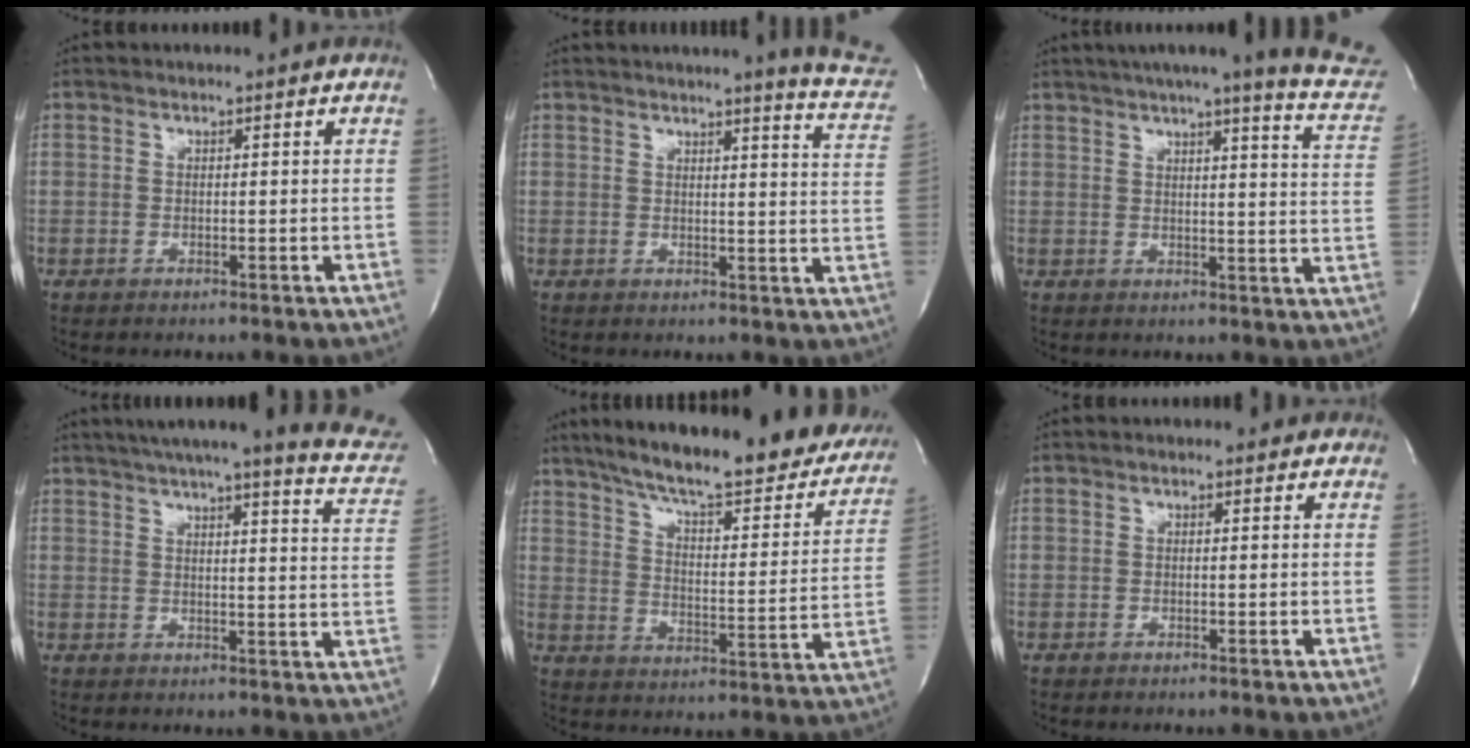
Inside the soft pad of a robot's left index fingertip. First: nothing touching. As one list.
[{"total": 10.4, "force": [9.6, -0.5, 4.1], "torque": [-0.040, -0.066, 0.081]}, {"total": 17.2, "force": [14.9, 0.0, 8.7], "torque": [-0.110, -0.051, 0.159]}, {"total": 17.9, "force": [15.3, 0.8, 9.1], "torque": [-0.115, -0.037, 0.170]}, {"total": 29.3, "force": [23.3, 6.1, 16.6], "torque": [-0.242, -0.032, 0.296]}, {"total": 1.5, "force": [1.0, 1.0, 0.4], "torque": [-0.002, 0.003, 0.001]}]